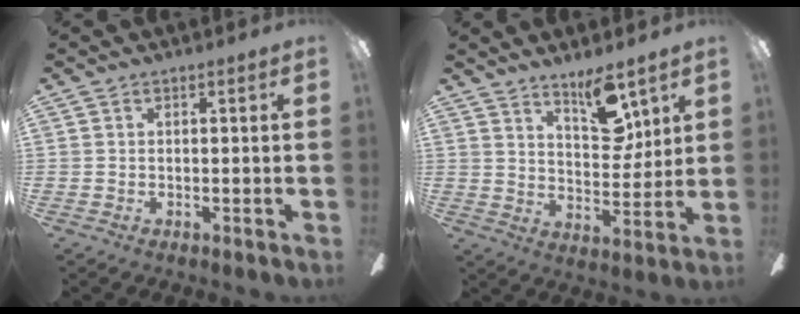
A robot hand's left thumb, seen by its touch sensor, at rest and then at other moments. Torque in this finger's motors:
{"motor_torque": [0.62, -0.29, -0.16, -0.27, 0.06]}